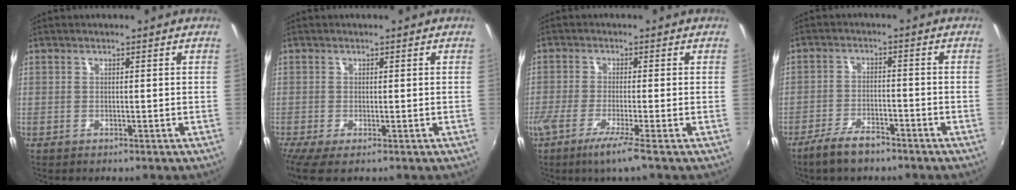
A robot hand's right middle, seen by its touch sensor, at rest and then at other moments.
{"total": 2.5, "force": [-1.2, 0.3, 2.2], "torque": [-0.047, -0.011, -0.019]}
{"total": 6.0, "force": [-3.9, -0.8, 4.5], "torque": [-0.098, -0.023, -0.075]}
{"total": 6.6, "force": [-5.2, 2.2, 3.5], "torque": [-0.090, -0.003, -0.091]}